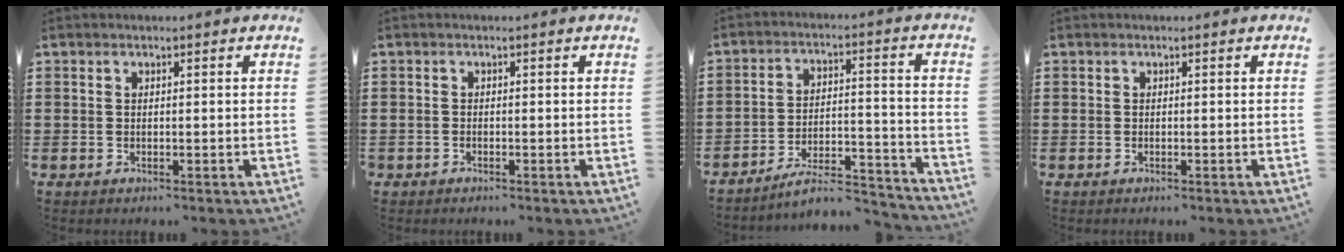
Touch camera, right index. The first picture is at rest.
{"total": 0.6, "force": [-0.5, 0.3, 0.0], "torque": [-0.001, 0.001, -0.012]}
{"total": 6.9, "force": [-6.2, 1.1, 2.7], "torque": [-0.046, 0.003, -0.120]}
{"total": 0.0}